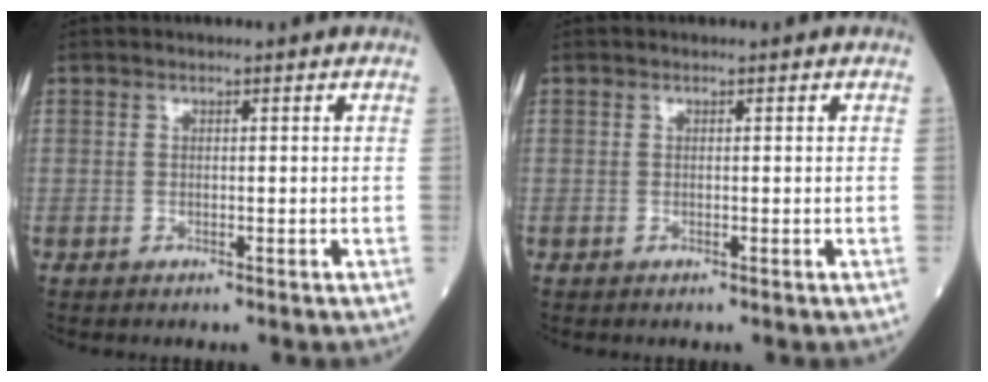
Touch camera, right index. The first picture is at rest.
{"total": 0.0}